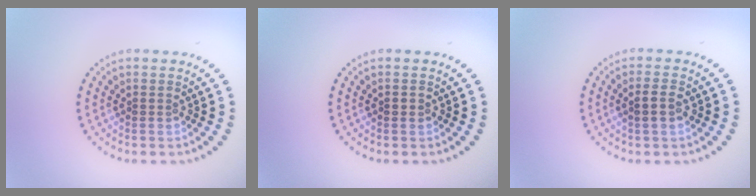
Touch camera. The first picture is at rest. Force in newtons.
{"total": 0.9, "press": 0.9, "slide": 0.1}
{"total": 1.5, "press": 1.5, "slide": 0.2}